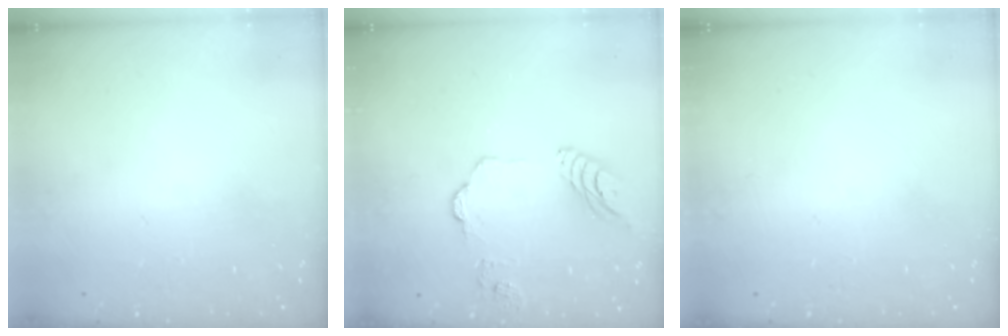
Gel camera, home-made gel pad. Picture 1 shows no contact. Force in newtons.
{"total": 11.4, "press": 11.3, "slide": 1.6}
{"total": 0.0}